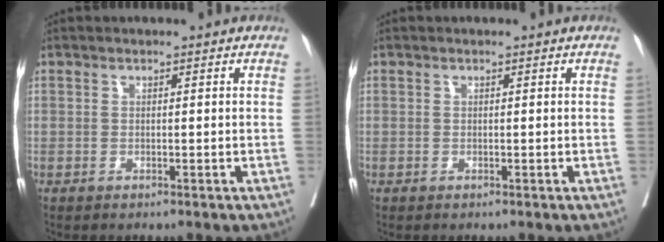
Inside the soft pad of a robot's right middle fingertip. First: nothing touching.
{"total": 0.0}